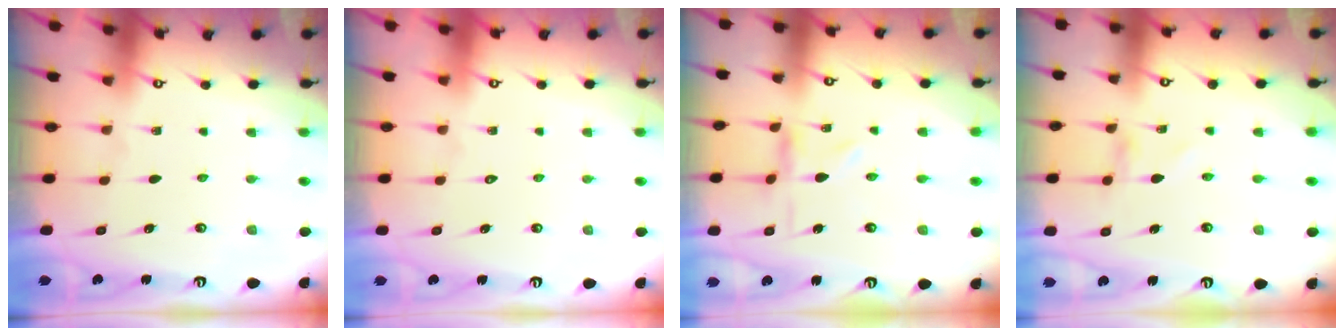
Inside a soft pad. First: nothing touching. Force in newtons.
{"total": 1.7, "press": 1.7, "slide": 0.1}
{"total": 1.0, "press": 1.0, "slide": 0.2}
{"total": 1.0, "press": 1.0, "slide": 0.1}